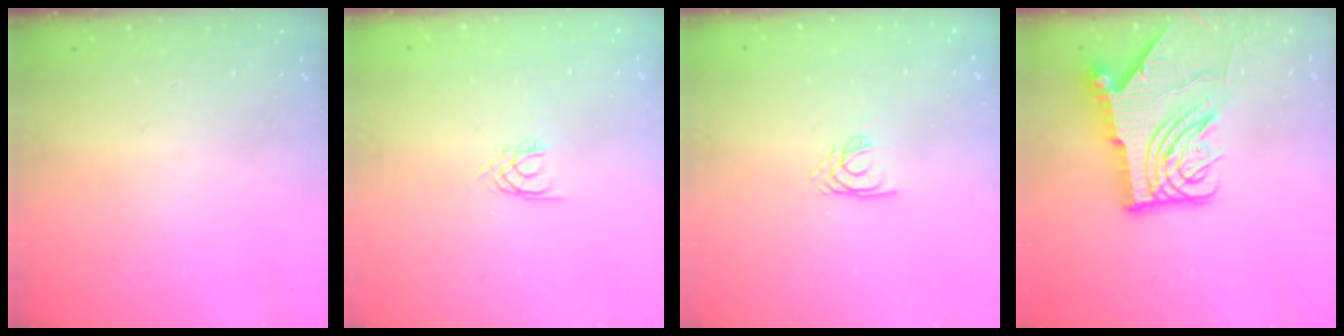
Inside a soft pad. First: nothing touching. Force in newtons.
{"total": 2.1, "press": 2.0, "slide": 0.3}
{"total": 1.9, "press": 1.9, "slide": 0.2}
{"total": 15.0, "press": 14.9, "slide": 1.5}